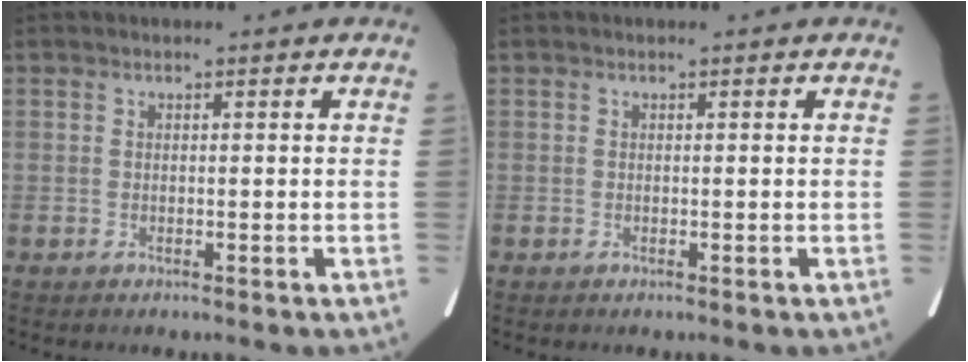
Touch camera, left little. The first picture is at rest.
{"total": 0.0}